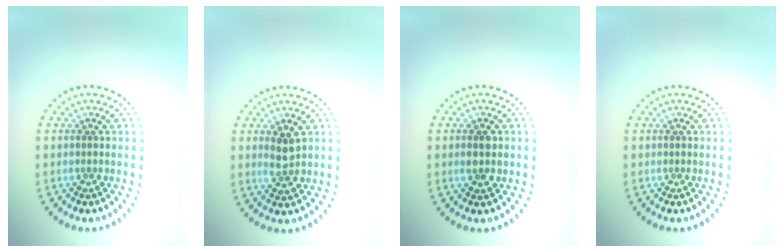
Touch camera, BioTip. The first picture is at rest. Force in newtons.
{"total": 2.1, "press": 2.1, "slide": 0.3}
{"total": 1.7, "press": 1.7, "slide": 0.1}
{"total": 0.0}